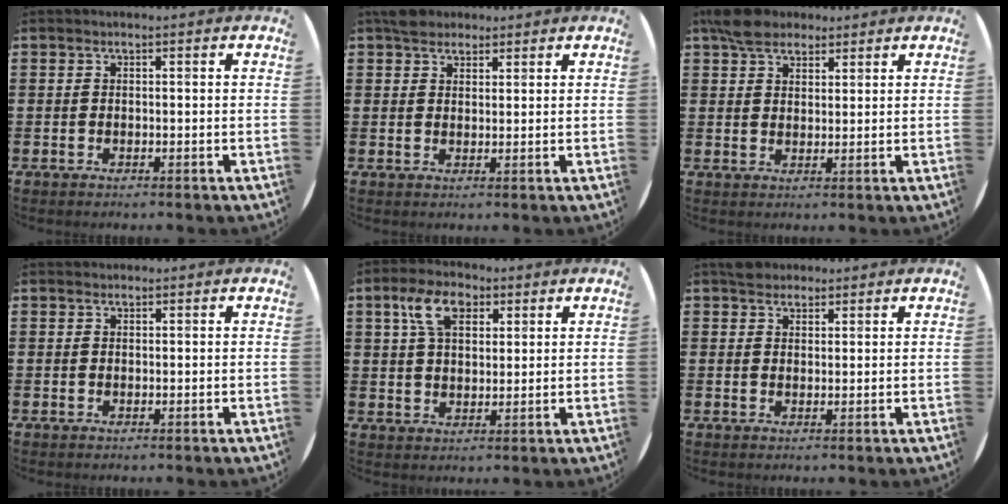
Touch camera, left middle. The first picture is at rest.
{"total": 2.8, "force": [2.4, 1.3, 0.4], "torque": [0.004, 0.002, 0.045]}
{"total": 4.8, "force": [3.9, 2.3, 1.6], "torque": [-0.035, 0.002, 0.073]}
{"total": 0.6, "force": [0.5, 0.2, -0.1], "torque": [0.009, 0.001, 0.008]}
{"total": 6.7, "force": [3.7, 3.9, 4.0], "torque": [-0.086, 0.012, 0.066]}
{"total": 2.4, "force": [2.1, 1.1, 0.1], "torque": [0.002, 0.003, 0.041]}